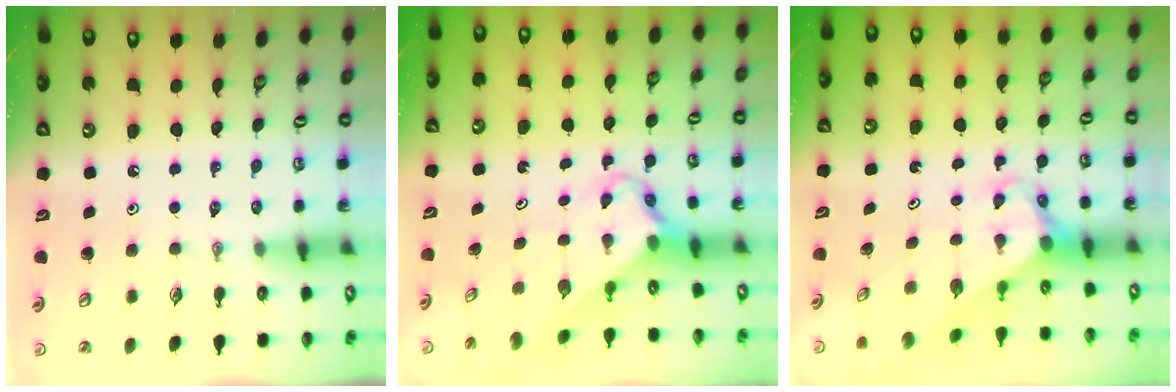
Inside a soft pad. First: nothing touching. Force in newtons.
{"total": 2.7, "press": 2.7, "slide": 0.2}
{"total": 3.1, "press": 3.1, "slide": 0.2}